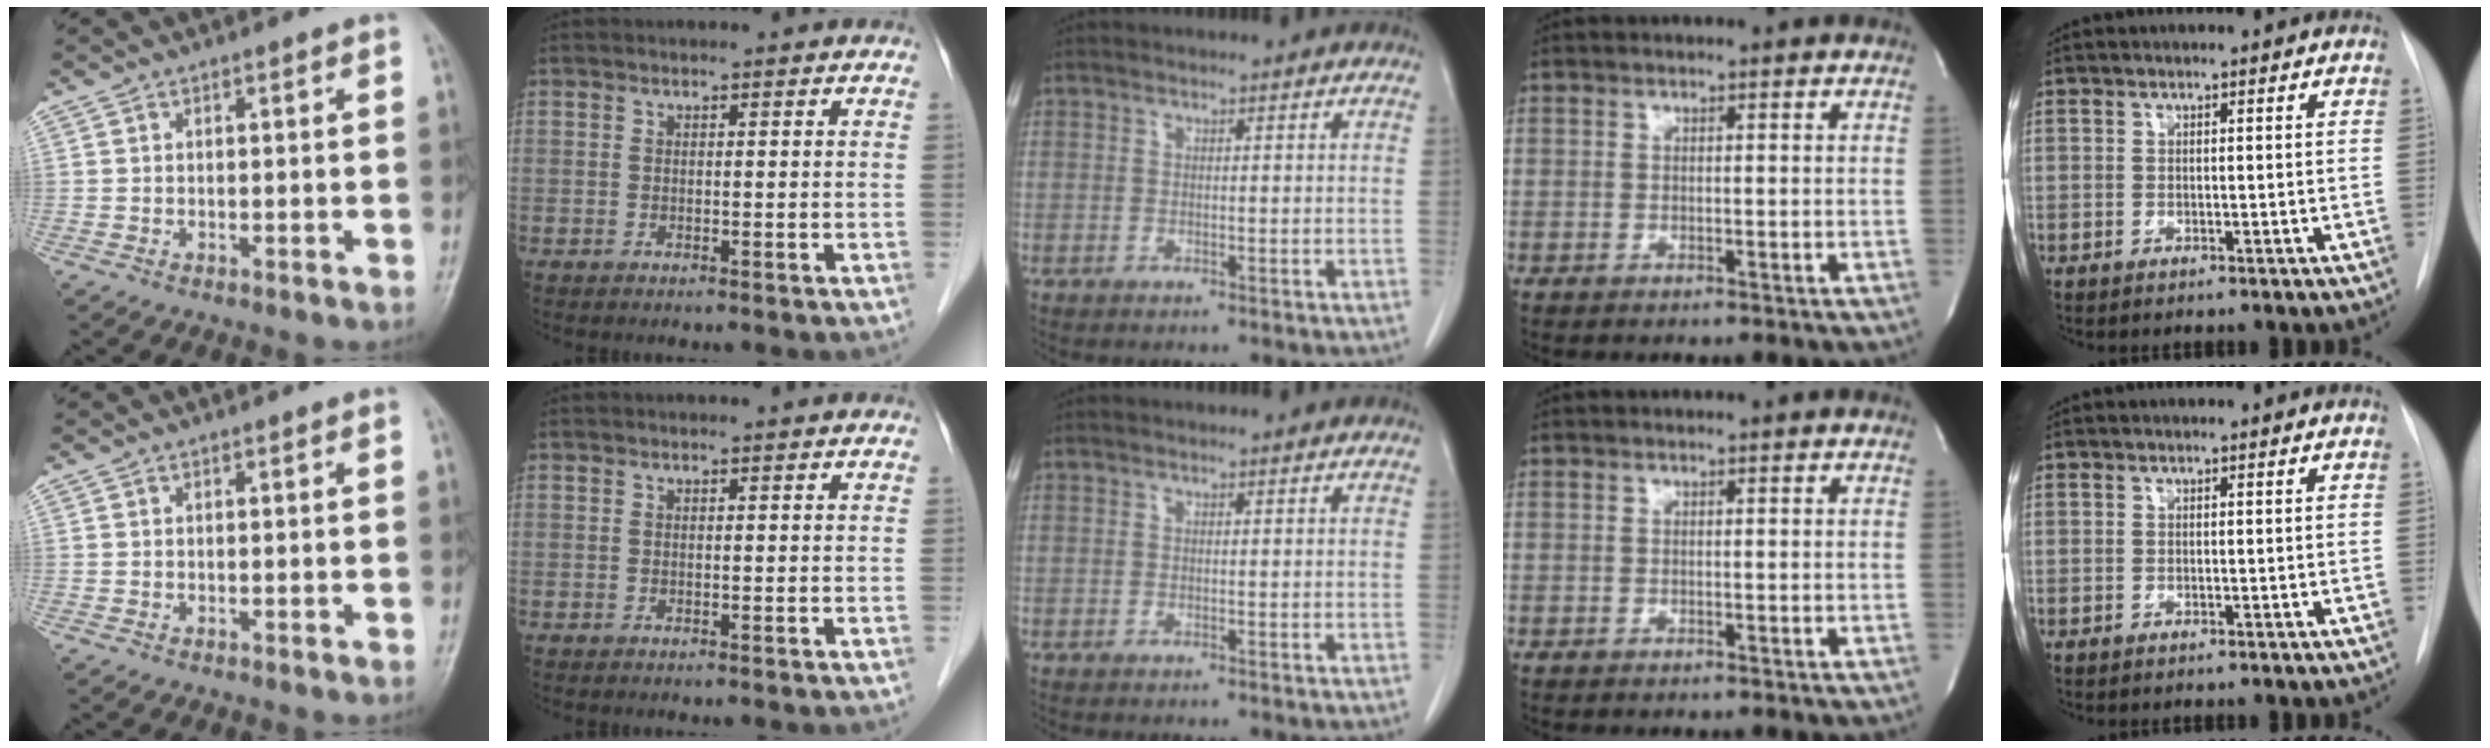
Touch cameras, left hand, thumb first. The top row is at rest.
{}